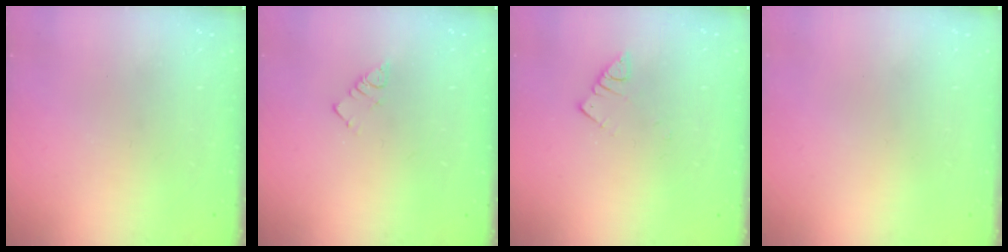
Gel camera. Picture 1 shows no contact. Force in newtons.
{"total": 2.8, "press": 2.8, "slide": 0.2}
{"total": 2.4, "press": 2.4, "slide": 0.4}
{"total": 1.7, "press": 1.7, "slide": 0.1}